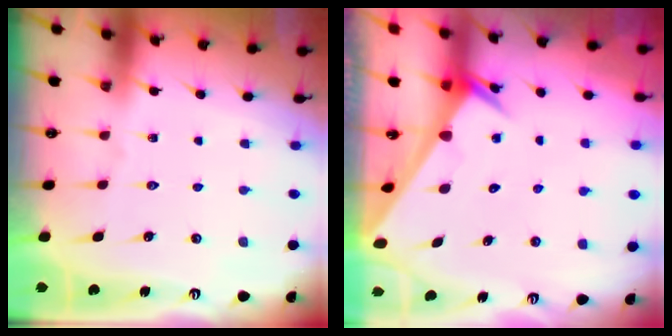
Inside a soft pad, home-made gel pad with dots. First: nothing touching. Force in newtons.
{"total": 2.5, "press": 2.5, "slide": 0.0}